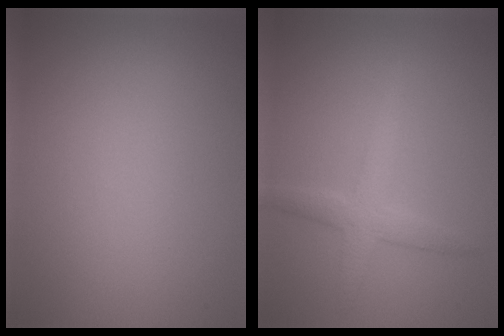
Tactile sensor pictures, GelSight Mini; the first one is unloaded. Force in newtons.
{"total": 2.8, "press": 2.8, "slide": 0.1}